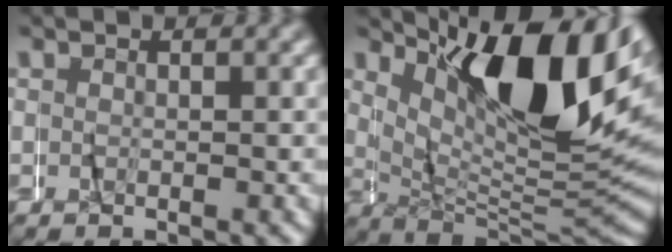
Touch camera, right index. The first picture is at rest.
{"total": 13.7, "force": [3.9, 5.3, 12.0], "torque": [-0.175, 0.017, 0.055]}